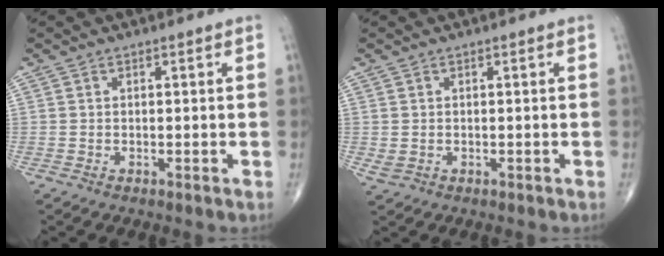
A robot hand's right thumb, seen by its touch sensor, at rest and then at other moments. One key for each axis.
{"total": 1.4, "fx": -0.1, "fy": 1.1, "fz": 0.9, "tx": -0.022, "ty": 0.001, "tz": 0.005}